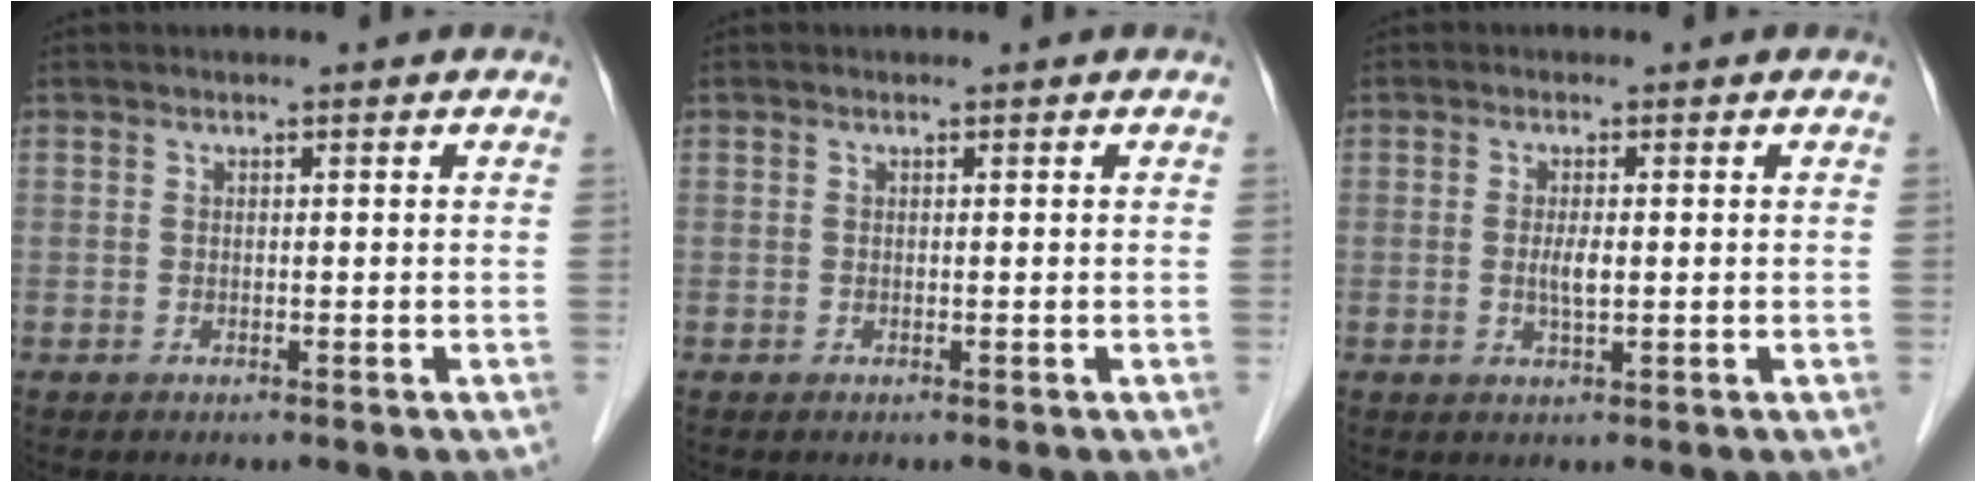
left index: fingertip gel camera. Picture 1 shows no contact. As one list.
[{"total": 0.0}, {"total": 2.2, "force": [-0.3, 0.6, 2.1], "torque": [-0.046, -0.005, -0.004]}]